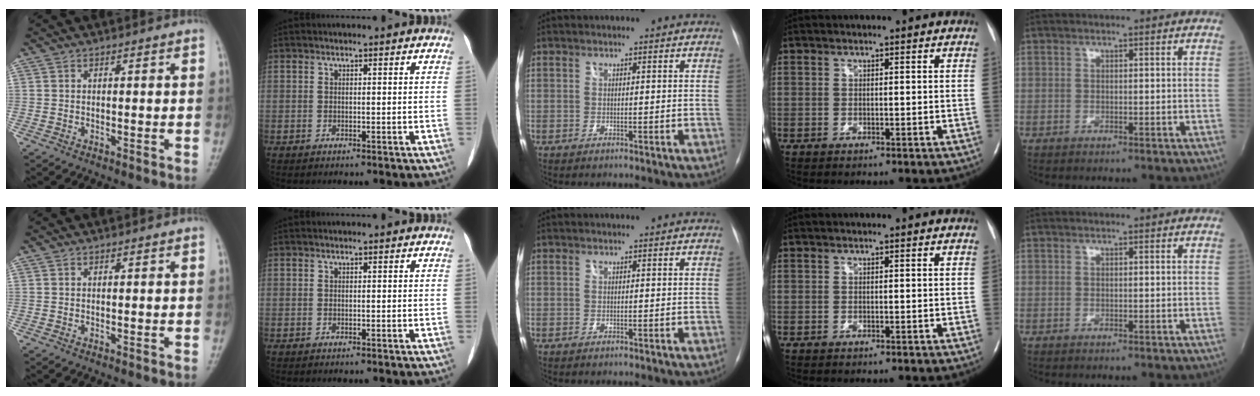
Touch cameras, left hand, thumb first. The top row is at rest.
{}